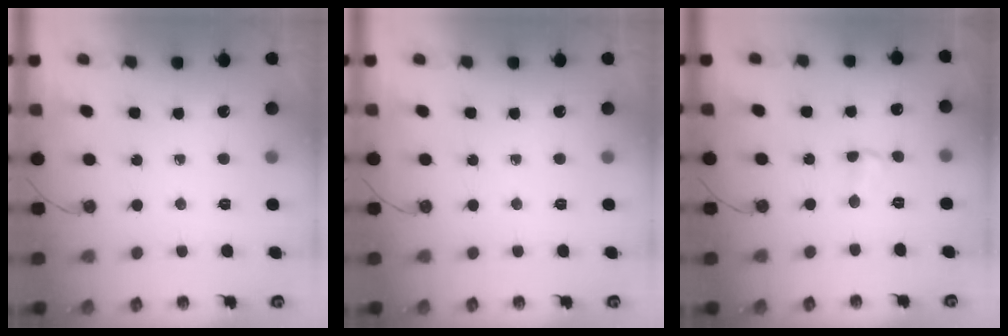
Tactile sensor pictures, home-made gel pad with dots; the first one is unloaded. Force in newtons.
{"total": 0.0}
{"total": 1.9, "press": 1.9, "slide": 0.3}